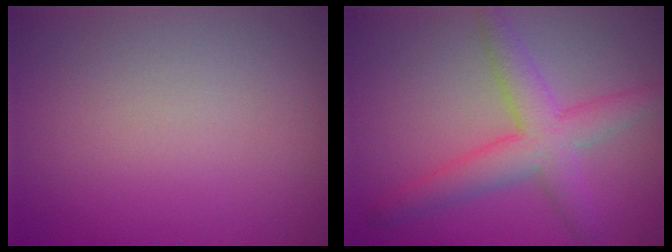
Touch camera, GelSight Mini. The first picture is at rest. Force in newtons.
{"total": 4.7, "press": 4.7, "slide": 0.0}